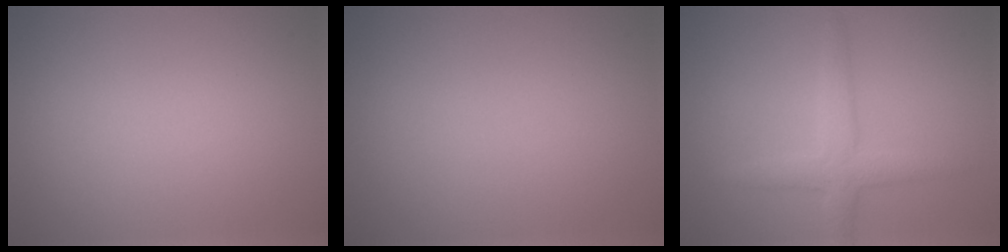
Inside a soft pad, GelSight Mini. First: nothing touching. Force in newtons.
{"total": 0.0}
{"total": 3.0, "press": 3.0, "slide": 0.1}